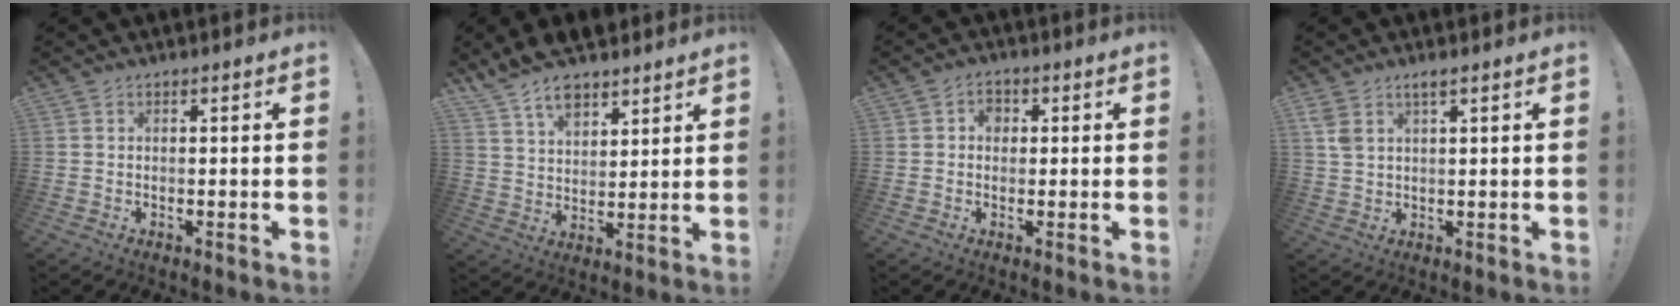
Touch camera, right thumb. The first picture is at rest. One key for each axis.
{"total": 10.0, "fx": 7.7, "fy": 5.1, "fz": 3.9, "tx": -0.081, "ty": -0.044, "tz": 0.149}
{"total": 3.5, "fx": 0.2, "fy": 2.9, "fz": 1.9, "tx": -0.029, "ty": 0.005, "tz": 0.002}
{"total": 3.6, "fx": 2.2, "fy": 1.1, "fz": 2.6, "tx": -0.045, "ty": -0.008, "tz": 0.039}